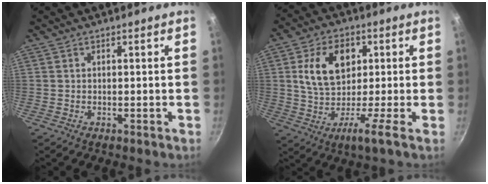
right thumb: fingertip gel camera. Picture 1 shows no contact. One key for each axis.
{"total": 11.0, "fx": 1.3, "fy": 5.8, "fz": 9.2, "tx": -0.153, "ty": 0.020, "tz": 0.004}